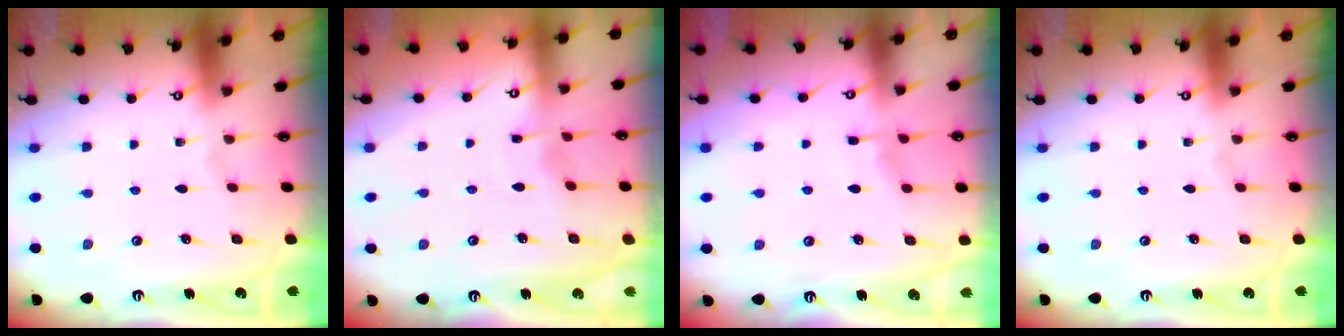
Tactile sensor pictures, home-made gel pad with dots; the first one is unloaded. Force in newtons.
{"total": 2.6, "press": 2.6, "slide": 0.2}
{"total": 4.6, "press": 4.6, "slide": 0.6}
{"total": 0.0}